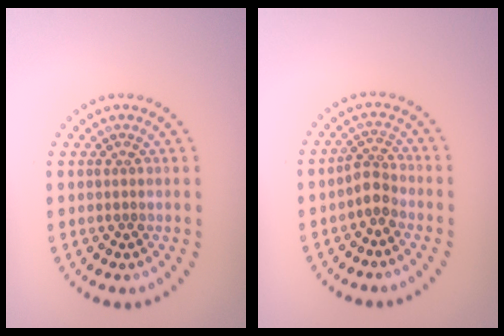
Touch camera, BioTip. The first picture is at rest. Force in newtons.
{"total": 2.1, "press": 1.7, "slide": 1.3}